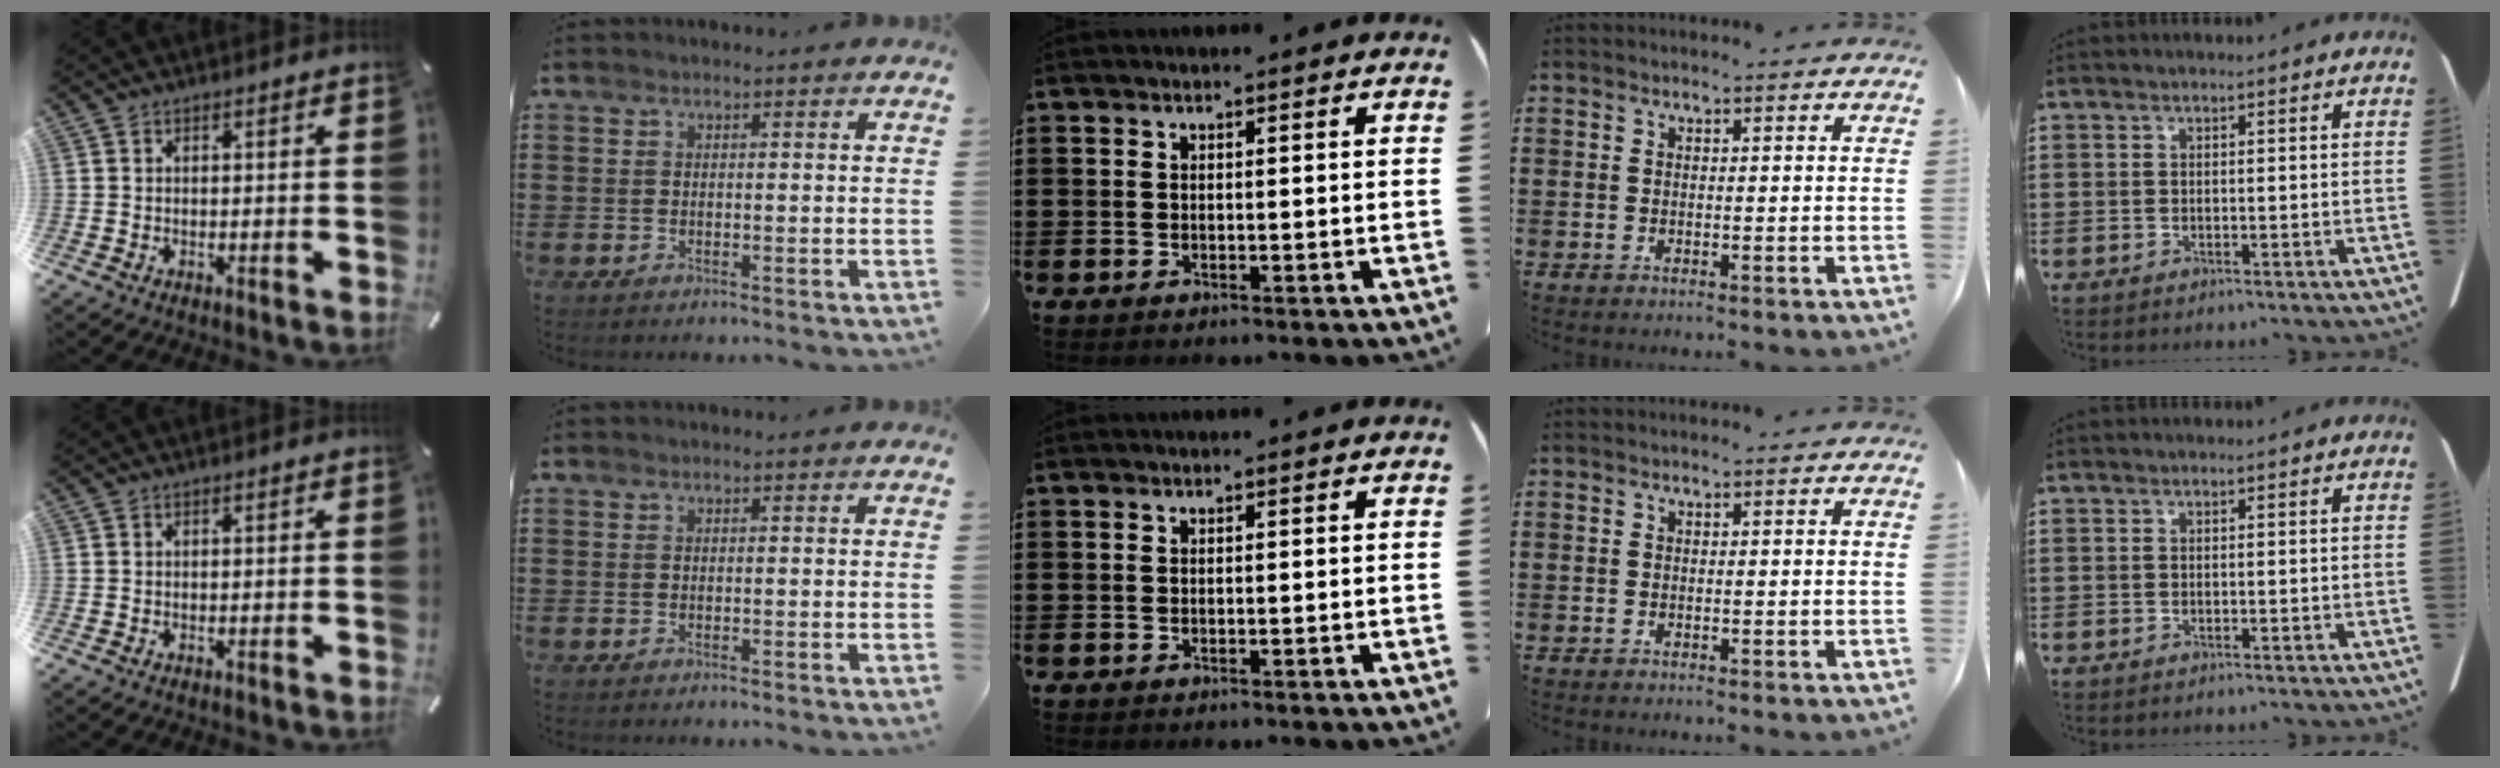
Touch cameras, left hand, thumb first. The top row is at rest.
{}